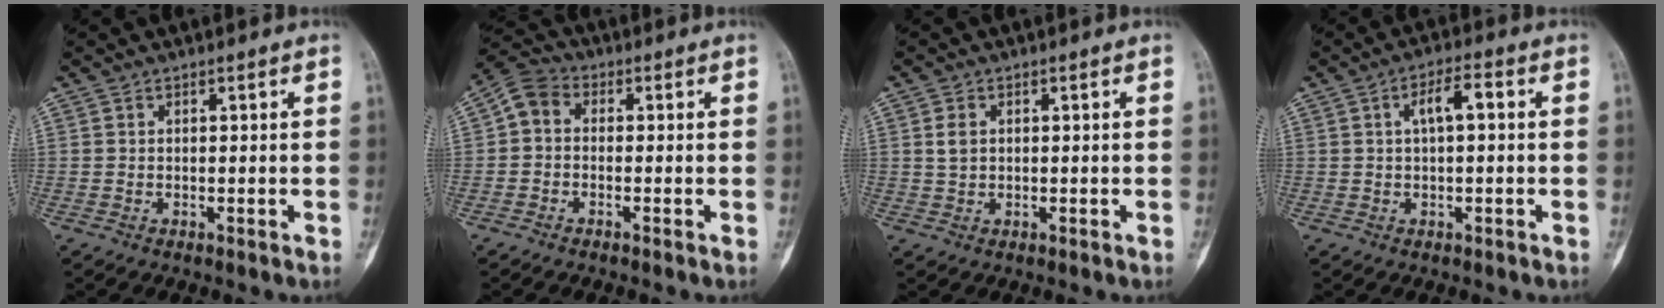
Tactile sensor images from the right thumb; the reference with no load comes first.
{"total": 5.0, "force": [-0.6, 3.9, 3.0], "torque": [-0.046, 0.019, -0.029]}
{"total": 2.2, "force": [0.4, 1.6, 1.4], "torque": [-0.024, 0.000, 0.008]}
{"total": 4.9, "force": [0.8, 1.8, 4.5], "torque": [-0.077, 0.016, 0.009]}